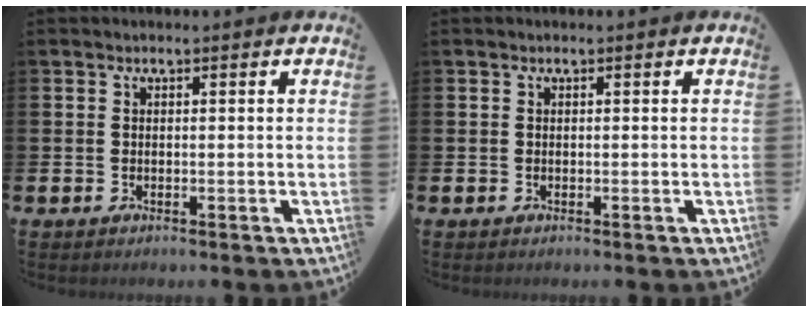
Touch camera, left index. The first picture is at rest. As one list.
[{"total": 0.0}]